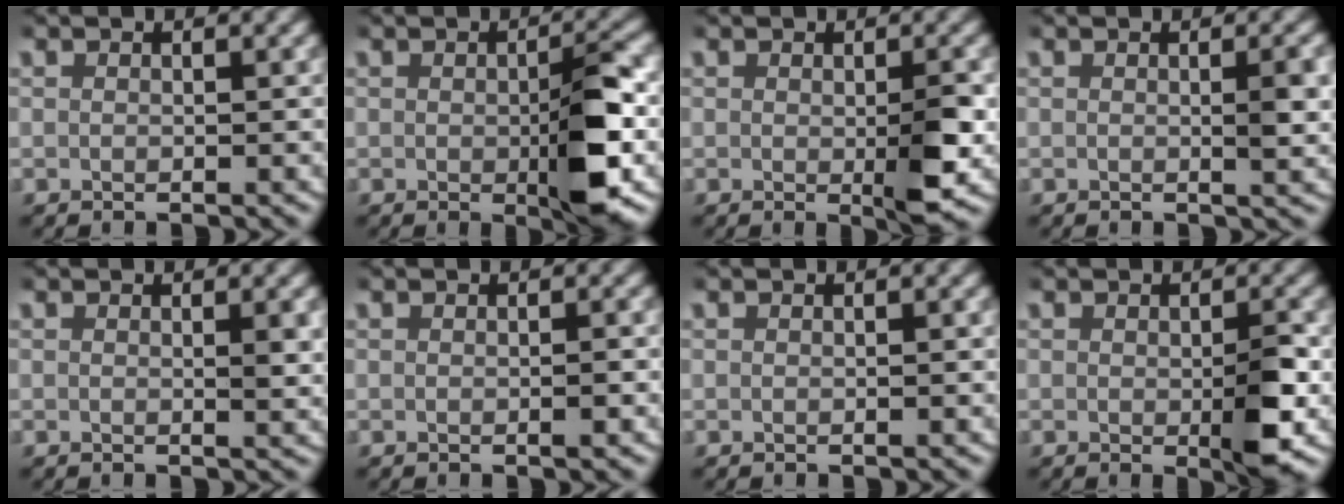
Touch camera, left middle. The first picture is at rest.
{"total": 5.0, "force": [-0.7, 1.9, 4.6], "torque": [-0.062, -0.010, -0.007]}
{"total": 2.8, "force": [-0.3, 0.7, 2.7], "torque": [-0.039, -0.012, -0.003]}
{"total": 1.7, "force": [0.2, -0.1, 1.7], "torque": [-0.022, -0.003, 0.003]}
{"total": 1.0, "force": [0.4, -0.1, 0.9], "torque": [-0.009, -0.004, 0.005]}
{"total": 0.6, "force": [-0.2, 0.0, 0.6], "torque": [-0.002, 0.004, -0.004]}
{"total": 0.0}
{"total": 3.2, "force": [-0.5, 1.1, 2.9], "torque": [-0.041, -0.011, -0.006]}